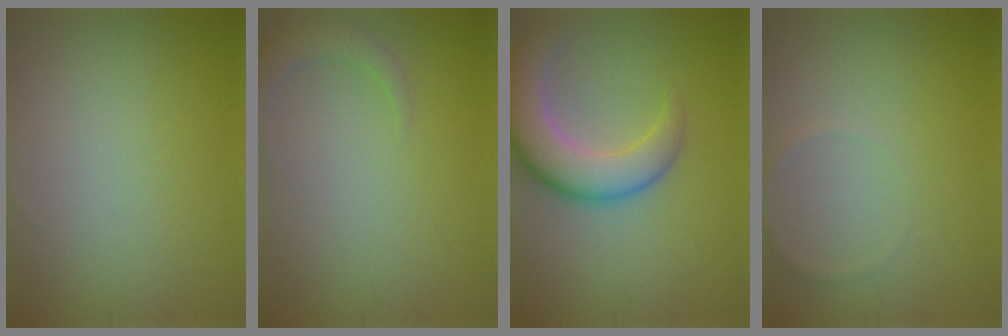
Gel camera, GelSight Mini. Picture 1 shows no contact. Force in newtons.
{"total": 2.1, "press": 2.1, "slide": 0.3}
{"total": 7.0, "press": 7.0, "slide": 0.5}
{"total": 0.7, "press": 0.7, "slide": 0.0}